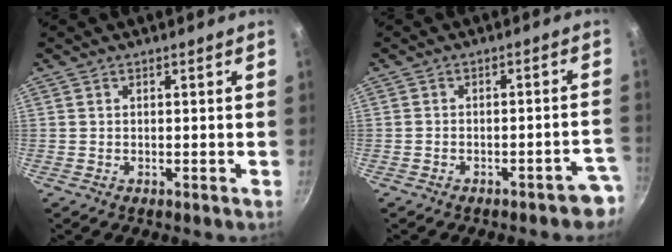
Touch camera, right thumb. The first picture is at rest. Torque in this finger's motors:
{"motor_torque": [0.85, 0.04, 0.49, -0.17, 0.02]}